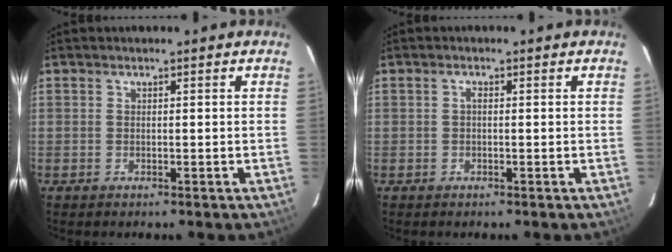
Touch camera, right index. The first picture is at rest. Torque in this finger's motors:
{"motor_torque": [0.28, -0.03, 0.05, 0.02]}